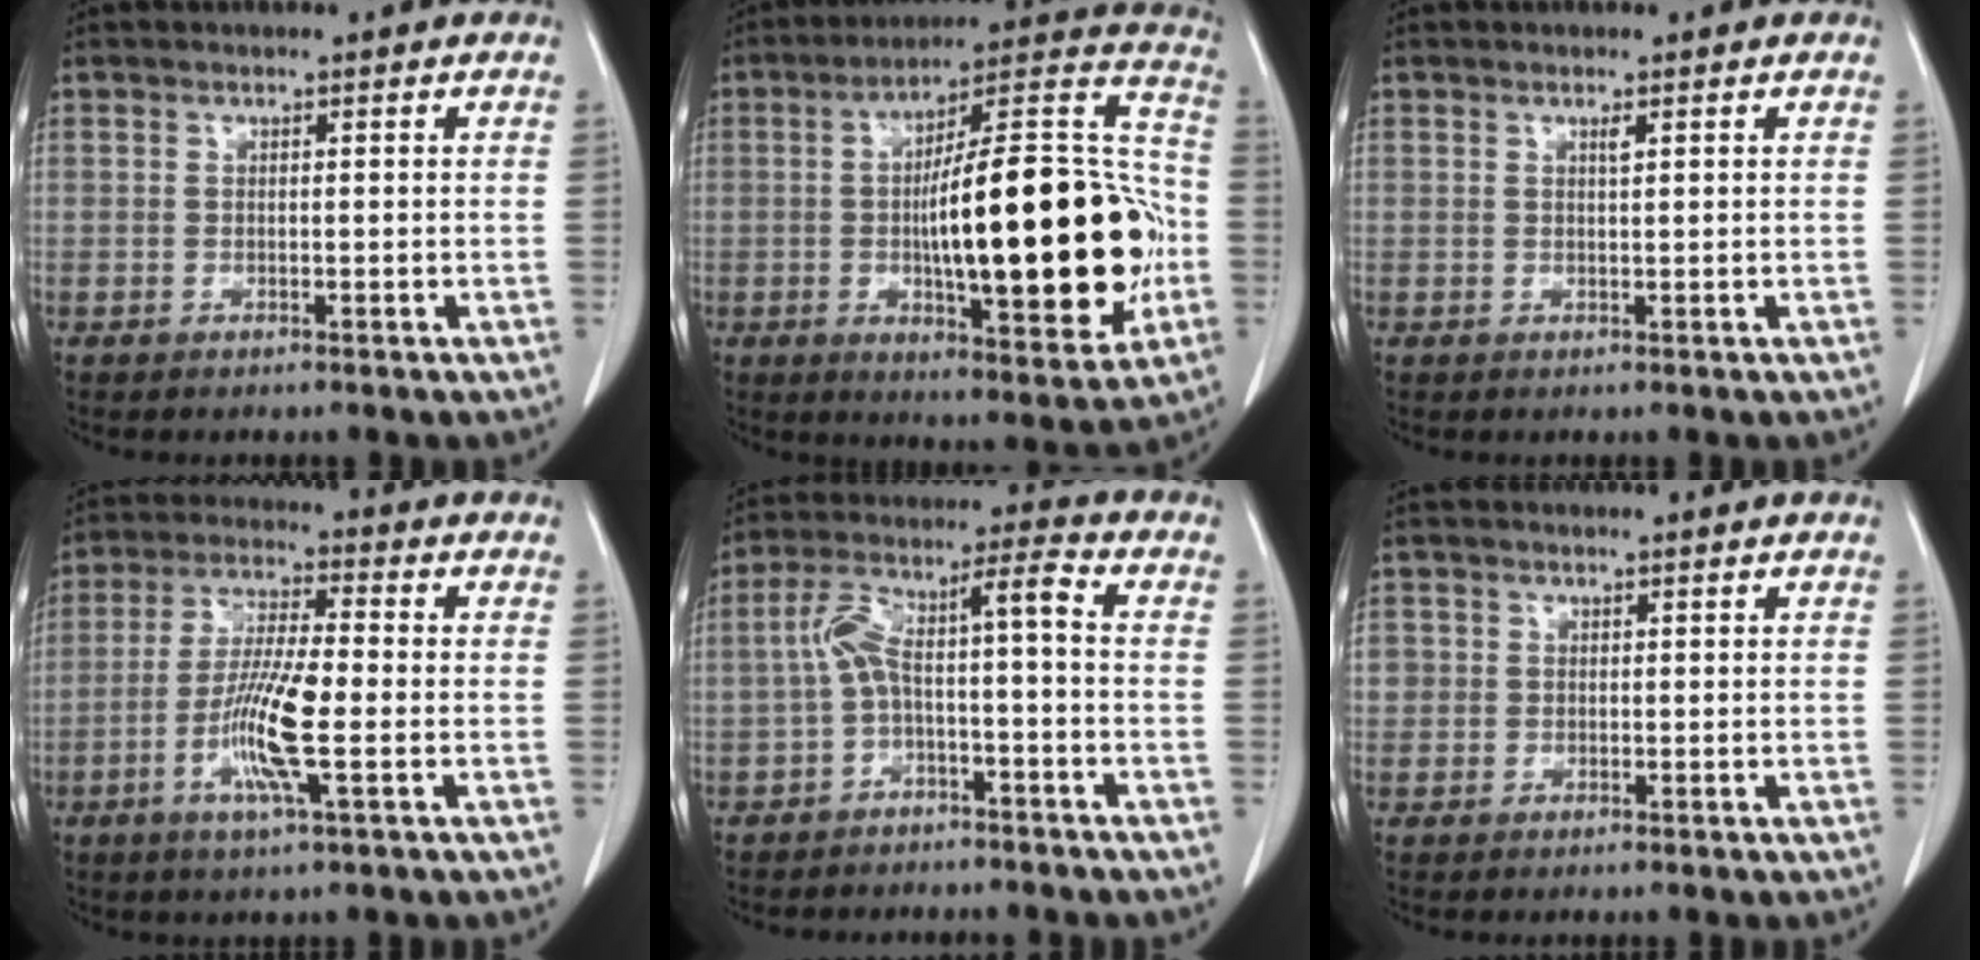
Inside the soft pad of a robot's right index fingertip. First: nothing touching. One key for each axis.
{"total": 26.9, "fx": -3.1, "fy": 6.4, "fz": 25.9, "tx": -0.361, "ty": 0.024, "tz": -0.040}
{"total": 0.7, "fx": 0.4, "fy": 0.0, "fz": 0.6, "tx": -0.012, "ty": -0.001, "tz": 0.007}
{"total": 10.2, "fx": -2.7, "fy": 0.7, "fz": 9.8, "tx": -0.194, "ty": -0.011, "tz": -0.057}
{"total": 8.1, "fx": -1.5, "fy": 1.1, "fz": 7.9, "tx": -0.149, "ty": 0.049, "tz": -0.026}
{"total": 1.7, "fx": 0.2, "fy": 1.7, "fz": 0.2, "tx": 0.007, "ty": 0.003, "tz": 0.001}